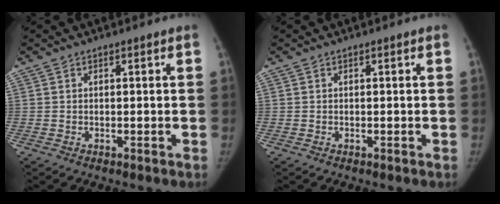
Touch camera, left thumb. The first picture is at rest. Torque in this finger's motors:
{"motor_torque": [-0.04, 0.05, 0.08, -0.08, 0.01]}